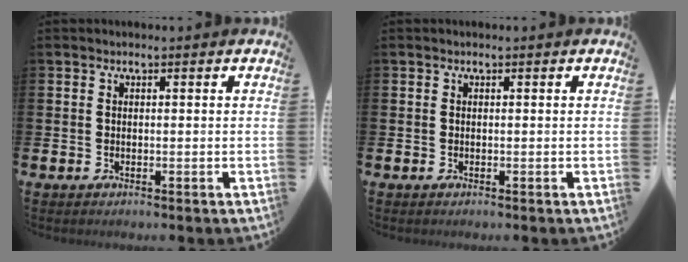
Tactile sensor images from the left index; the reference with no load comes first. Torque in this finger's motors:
{"motor_torque": [0.00, 0.00, -0.01, -0.01]}